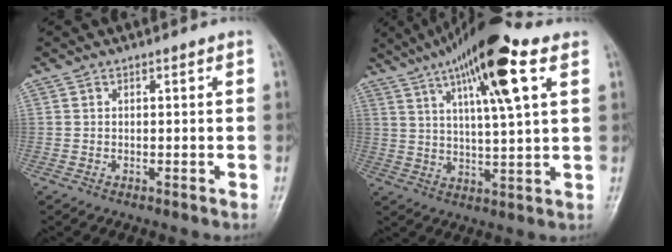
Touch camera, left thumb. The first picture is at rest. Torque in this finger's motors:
{"motor_torque": [0.68, 0.52, 1.64, -1.14, 0.33]}